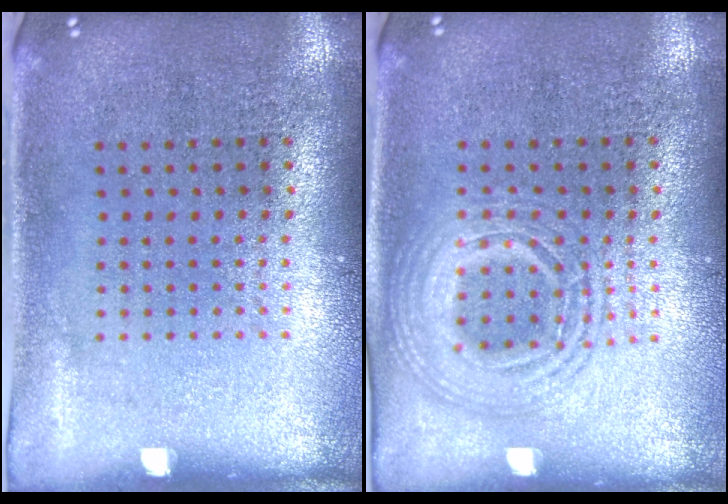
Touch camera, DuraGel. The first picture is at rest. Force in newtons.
{"total": 1.7, "press": 1.7, "slide": 0.1}